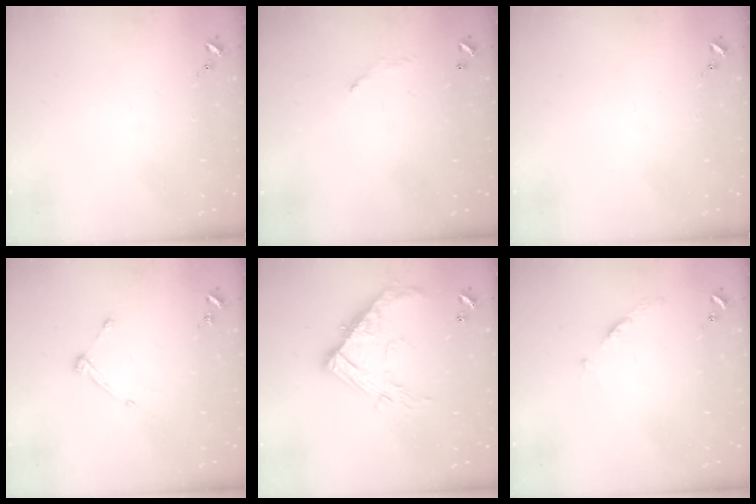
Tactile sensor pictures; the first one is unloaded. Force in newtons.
{"total": 4.0, "press": 4.0, "slide": 0.2}
{"total": 0.0}
{"total": 5.5, "press": 5.5, "slide": 0.7}
{"total": 17.2, "press": 17.2, "slide": 1.2}
{"total": 3.9, "press": 3.9, "slide": 0.5}